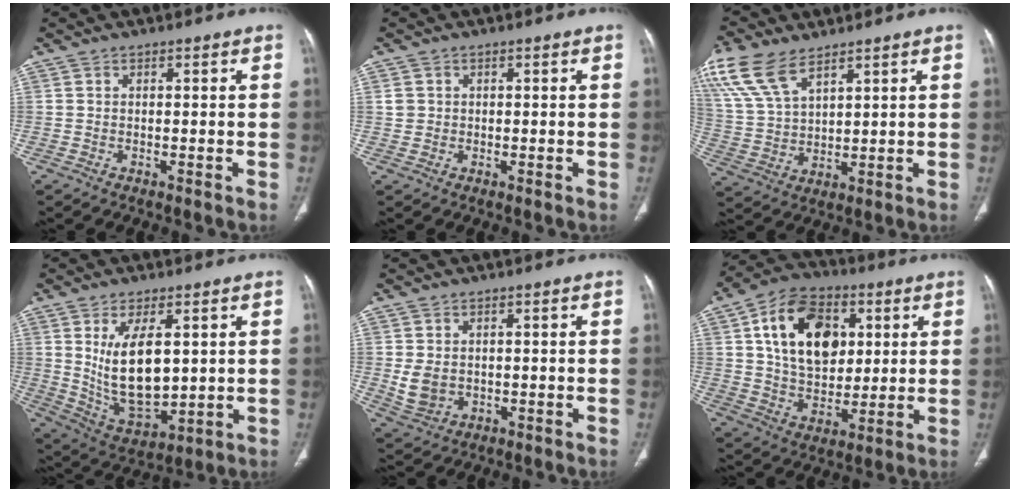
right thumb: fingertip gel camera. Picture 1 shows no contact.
{"total": 1.9, "force": [0.3, 1.8, 0.6], "torque": [-0.001, 0.001, 0.008]}
{"total": 13.8, "force": [8.8, 6.8, 8.2], "torque": [-0.175, -0.015, 0.182]}
{"total": 14.1, "force": [2.6, 7.1, 11.9], "torque": [-0.193, -0.023, 0.068]}
{"total": 4.8, "force": [0.1, 3.8, 2.9], "torque": [-0.049, -0.005, 0.016]}
{"total": 18.4, "force": [5.1, 12.4, 12.6], "torque": [-0.176, -0.005, 0.090]}